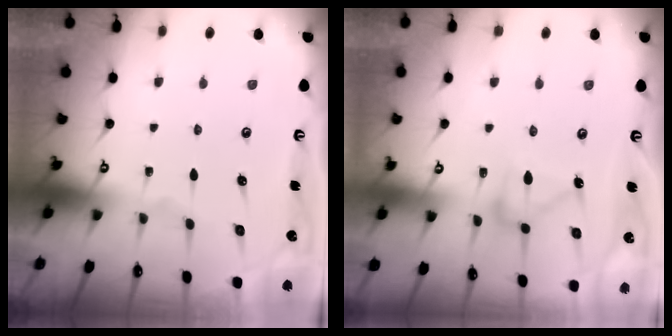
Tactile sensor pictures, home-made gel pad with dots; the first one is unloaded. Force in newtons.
{"total": 12.6, "press": 12.6, "slide": 0.4}